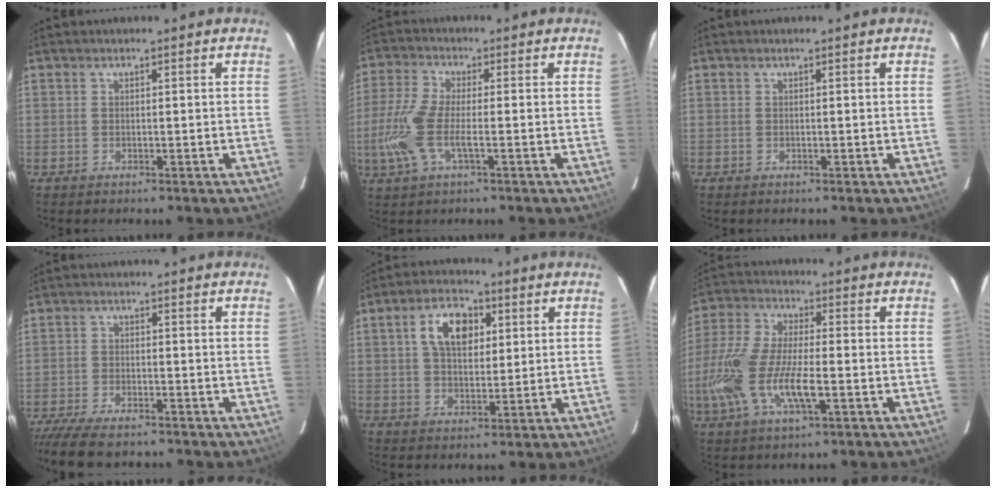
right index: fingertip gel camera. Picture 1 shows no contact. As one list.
[{"total": 9.4, "force": [-2.2, 2.5, 8.8], "torque": [-0.200, -0.003, -0.046]}, {"total": 0.0}, {"total": 9.9, "force": [-8.5, 2.3, 4.6], "torque": [-0.115, -0.035, -0.150]}, {"total": 9.2, "force": [2.9, 5.5, 6.7], "torque": [-0.118, 0.024, 0.051]}, {"total": 16.5, "force": [-4.5, 5.4, 15.0], "torque": [-0.323, -0.013, -0.091]}]